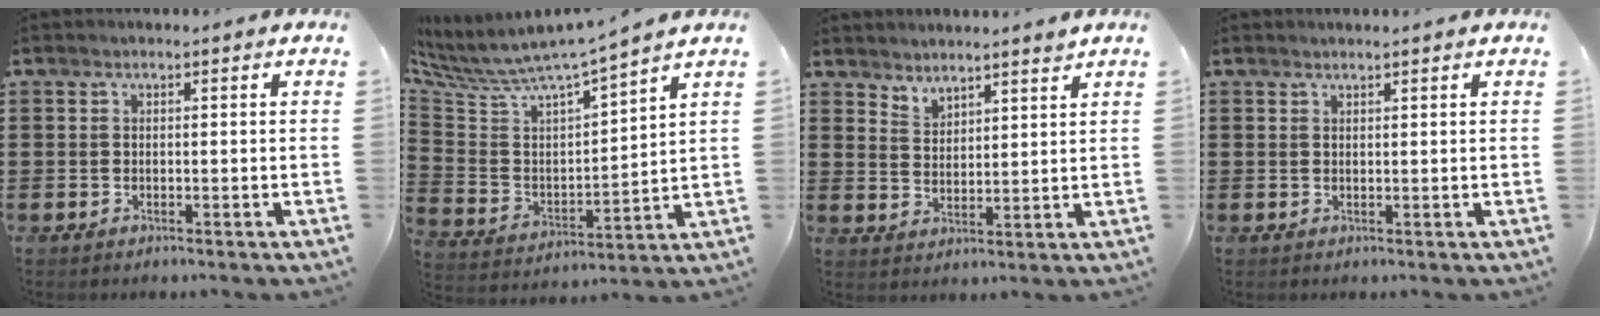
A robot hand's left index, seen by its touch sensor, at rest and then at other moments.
{"total": 6.3, "force": [5.8, 0.4, 2.4], "torque": [-0.079, -0.054, 0.092]}
{"total": 3.4, "force": [3.4, 0.4, 0.0], "torque": [-0.011, -0.010, 0.064]}
{"total": 0.8, "force": [0.8, -0.1, 0.1], "torque": [-0.004, -0.002, 0.016]}